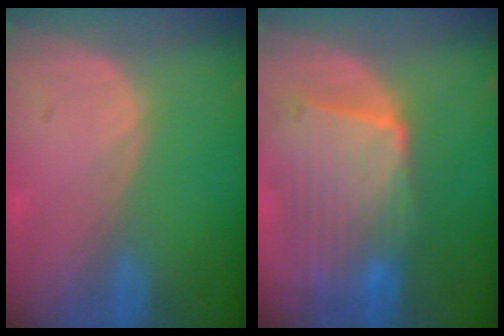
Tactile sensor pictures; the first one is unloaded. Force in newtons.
{"total": 10.2, "press": 9.0, "slide": 4.7}